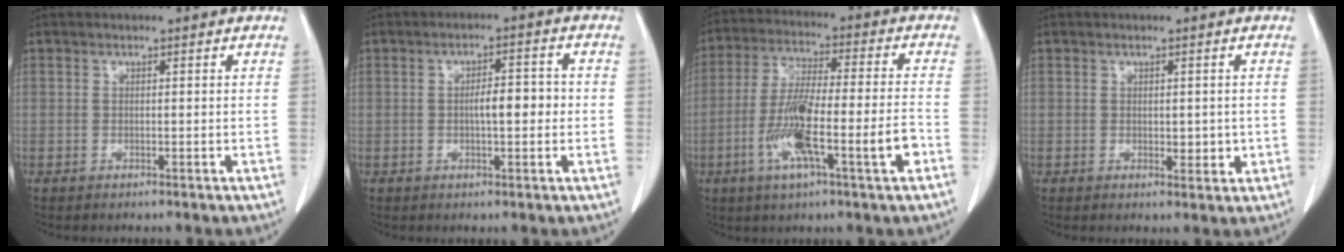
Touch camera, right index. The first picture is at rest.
{"total": 4.6, "force": [-0.3, 1.2, 4.4], "torque": [-0.073, 0.010, -0.003]}
{"total": 13.5, "force": [-4.7, 1.0, 12.6], "torque": [-0.236, 0.000, -0.081]}
{"total": 2.6, "force": [-0.1, 1.5, 2.2], "torque": [-0.025, -0.004, 0.004]}